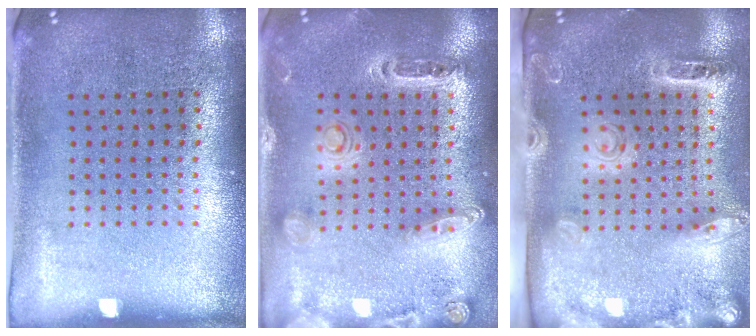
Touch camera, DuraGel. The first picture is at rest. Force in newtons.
{"total": 1.5, "press": 1.4, "slide": 0.2}
{"total": 2.7, "press": 2.0, "slide": 1.8}